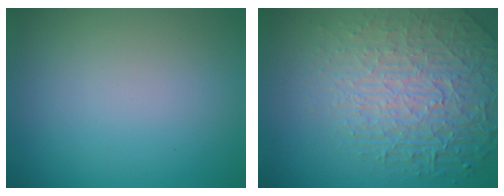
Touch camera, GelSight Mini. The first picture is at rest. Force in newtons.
{"total": 8.4, "press": 5.7, "slide": 6.2}